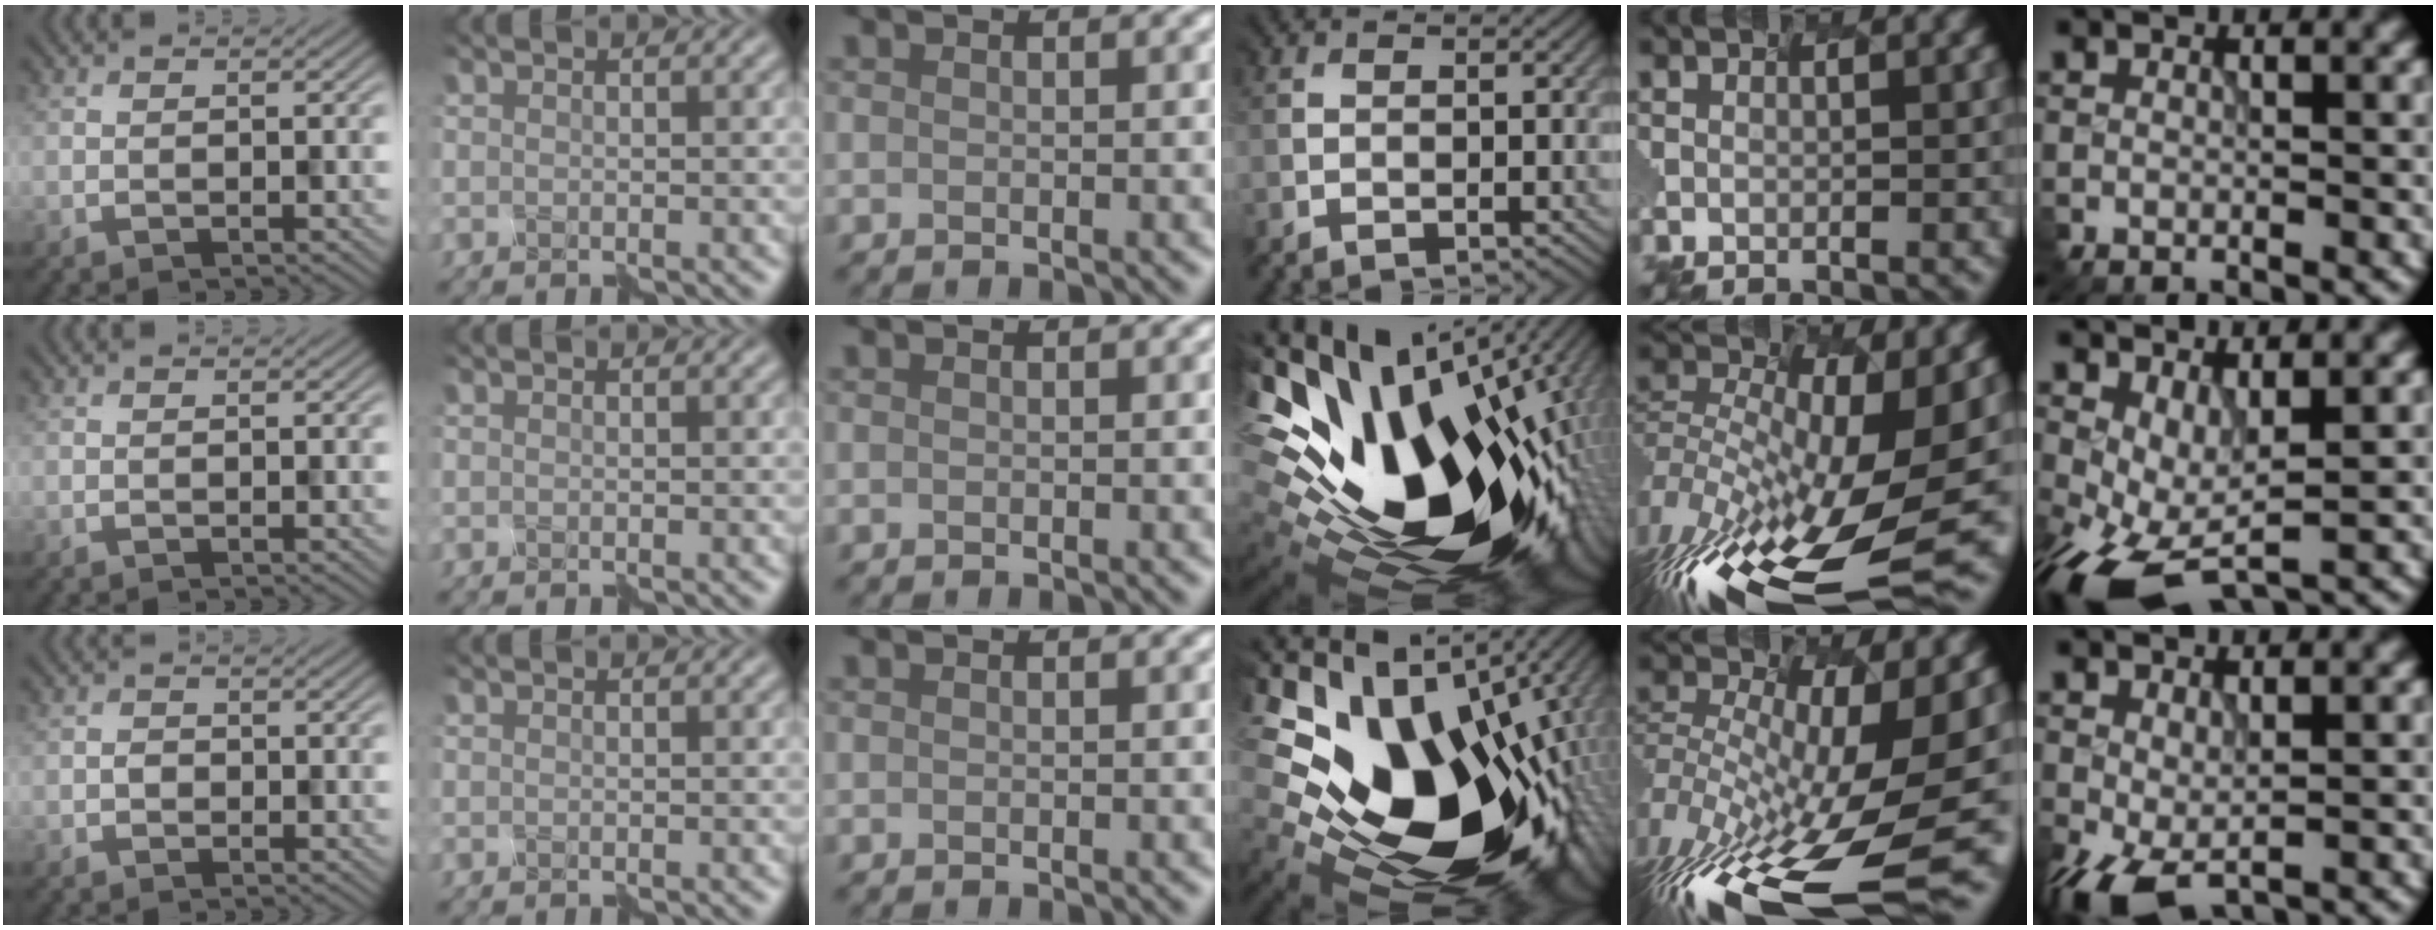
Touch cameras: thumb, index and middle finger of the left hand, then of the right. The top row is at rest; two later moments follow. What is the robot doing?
{"motion": "disassemble", "object": "markers"}